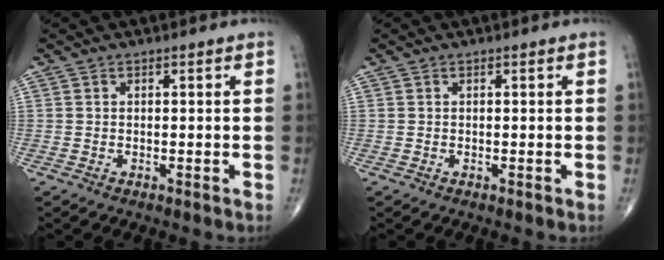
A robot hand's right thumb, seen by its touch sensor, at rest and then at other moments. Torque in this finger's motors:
{"motor_torque": [-0.19, -0.08, 0.05, 0.01, 0.04]}